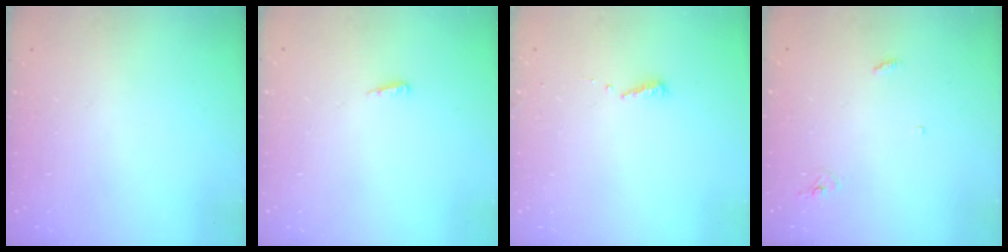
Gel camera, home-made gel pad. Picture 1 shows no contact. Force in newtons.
{"total": 3.6, "press": 3.5, "slide": 0.6}
{"total": 5.3, "press": 5.3, "slide": 0.5}
{"total": 2.9, "press": 2.9, "slide": 0.2}